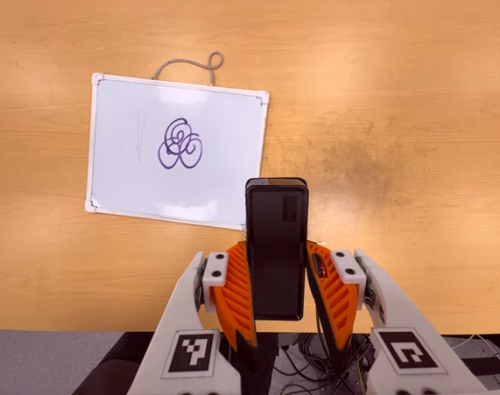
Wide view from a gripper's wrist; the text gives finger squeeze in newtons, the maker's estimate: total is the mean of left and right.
{"total": 4.0, "left": 2.7, "right": 5.2}